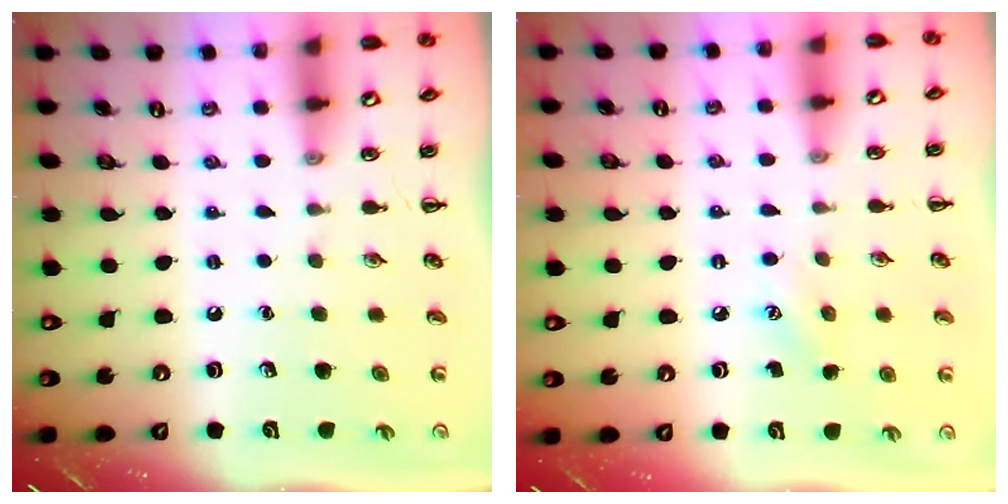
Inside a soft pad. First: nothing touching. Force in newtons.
{"total": 5.2, "press": 5.0, "slide": 1.4}